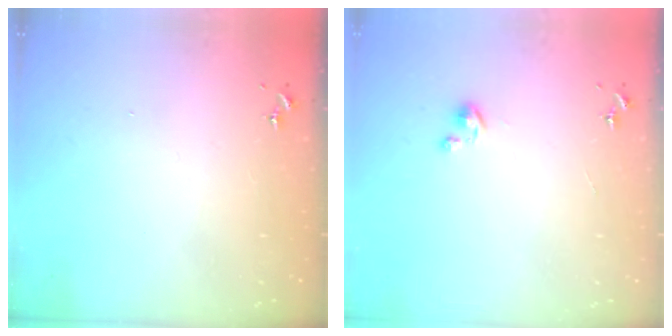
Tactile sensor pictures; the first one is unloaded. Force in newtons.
{"total": 2.3, "press": 2.2, "slide": 0.2}